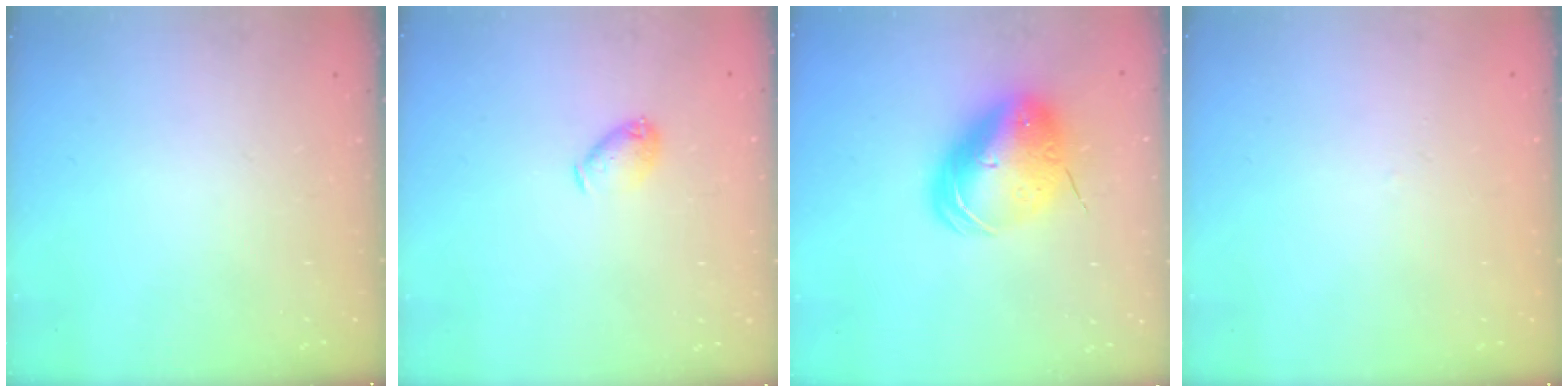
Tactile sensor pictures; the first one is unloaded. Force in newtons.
{"total": 6.3, "press": 6.3, "slide": 0.5}
{"total": 13.3, "press": 13.1, "slide": 2.6}
{"total": 1.6, "press": 1.6, "slide": 0.3}